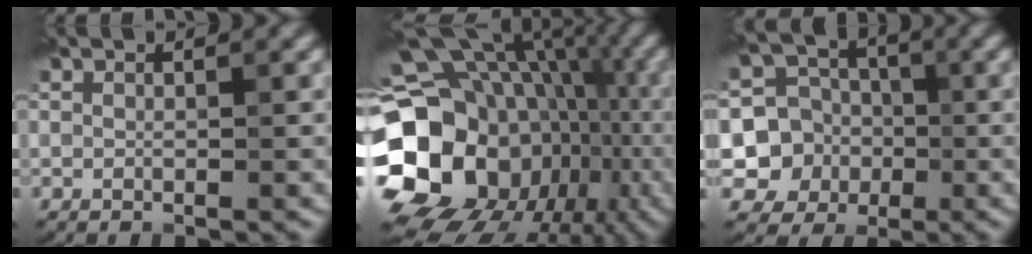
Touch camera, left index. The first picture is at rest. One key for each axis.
{"total": 21.7, "fx": -3.7, "fy": 18.4, "fz": 10.9, "tx": -0.207, "ty": 0.001, "tz": -0.085}
{"total": 5.7, "fx": -1.2, "fy": 5.5, "fz": 1.3, "tx": -0.004, "ty": 0.001, "tz": -0.043}